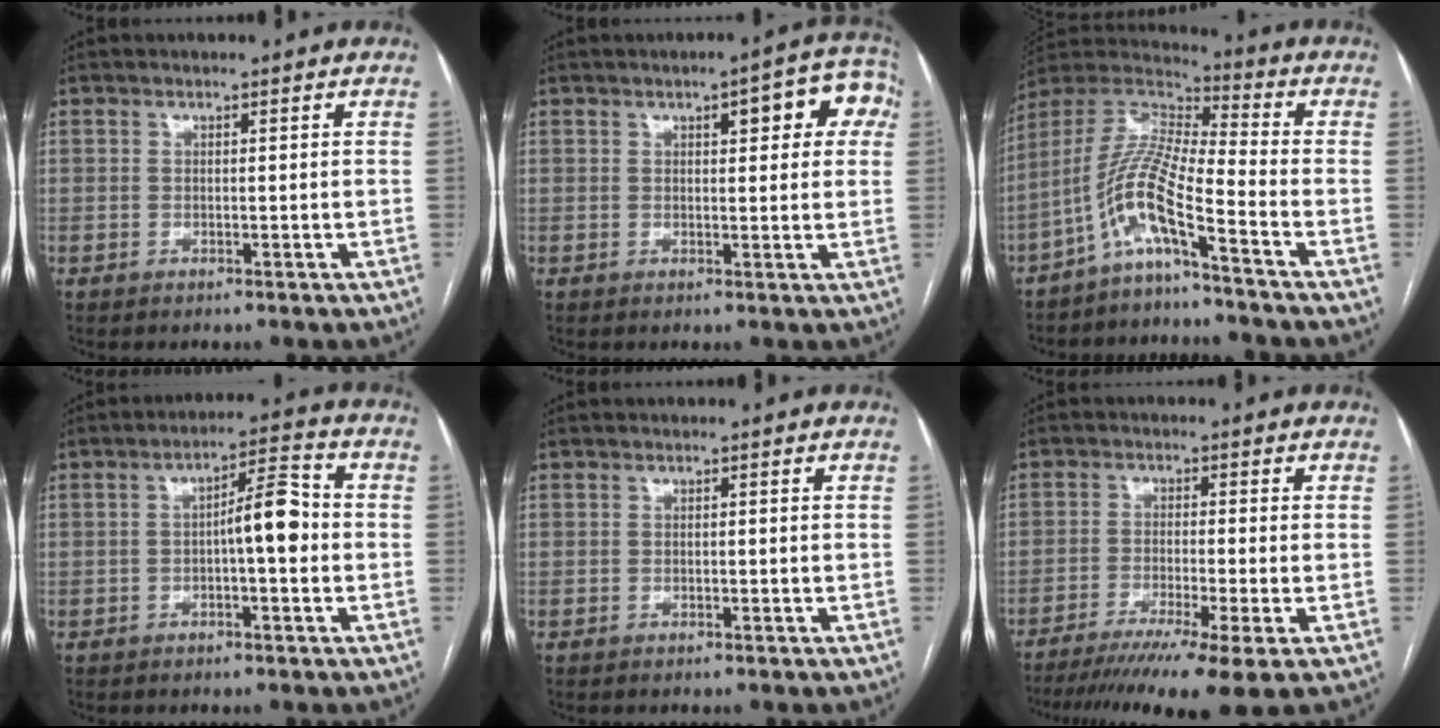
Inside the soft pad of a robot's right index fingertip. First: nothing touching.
{"total": 8.3, "force": [2.9, 2.6, 7.3], "torque": [-0.078, 0.024, 0.030]}
{"total": 10.0, "force": [-5.8, 0.2, 8.1], "torque": [-0.181, 0.012, -0.123]}
{"total": 6.7, "force": [-0.6, 1.4, 6.5], "torque": [-0.099, 0.023, -0.011]}
{"total": 0.0}
{"total": 12.5, "force": [-8.9, -0.7, 8.8], "torque": [-0.128, -0.029, -0.141]}